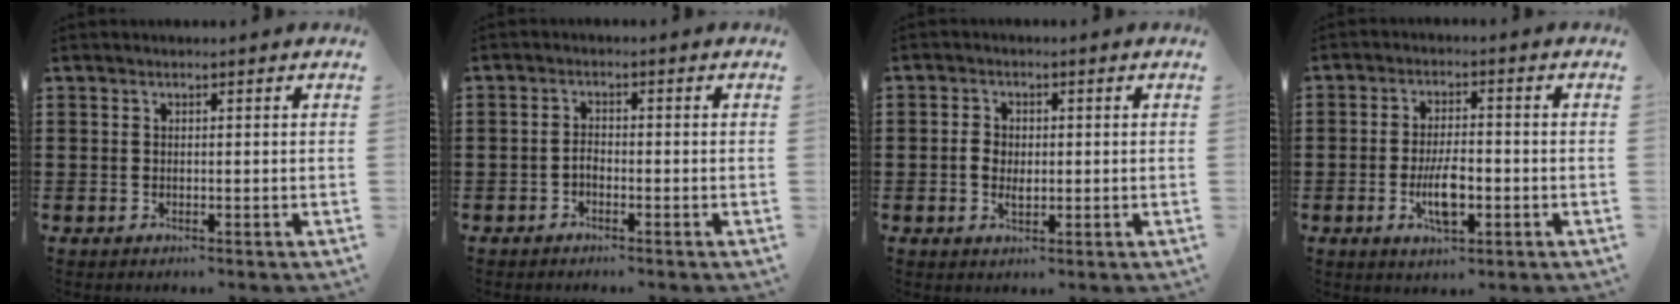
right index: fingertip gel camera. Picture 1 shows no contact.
{"total": 1.5, "force": [-0.9, 0.7, 1.0], "torque": [-0.021, 0.002, -0.019]}
{"total": 2.5, "force": [-0.2, 1.6, 1.9], "torque": [-0.046, 0.001, -0.006]}
{"total": 6.3, "force": [-1.8, 2.2, 5.6], "torque": [-0.113, 0.000, -0.035]}